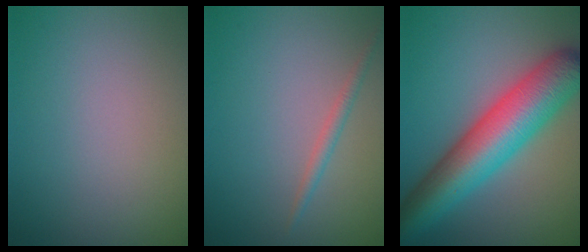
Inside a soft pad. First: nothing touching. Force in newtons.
{"total": 1.2, "press": 1.2, "slide": 0.1}
{"total": 10.0, "press": 10.0, "slide": 0.3}